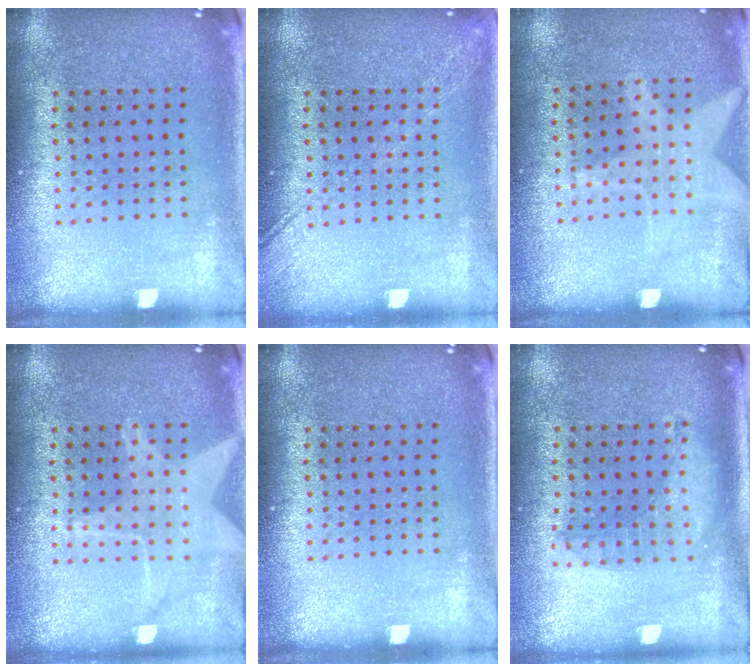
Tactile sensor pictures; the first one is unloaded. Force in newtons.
{"total": 1.8, "press": 1.8, "slide": 0.2}
{"total": 1.1, "press": 1.0, "slide": 0.5}
{"total": 1.5, "press": 1.4, "slide": 0.3}
{"total": 0.0}
{"total": 1.2, "press": 1.2, "slide": 0.3}